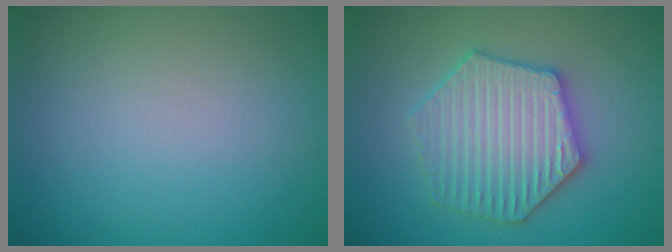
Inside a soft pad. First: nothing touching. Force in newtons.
{"total": 6.2, "press": 6.1, "slide": 1.1}